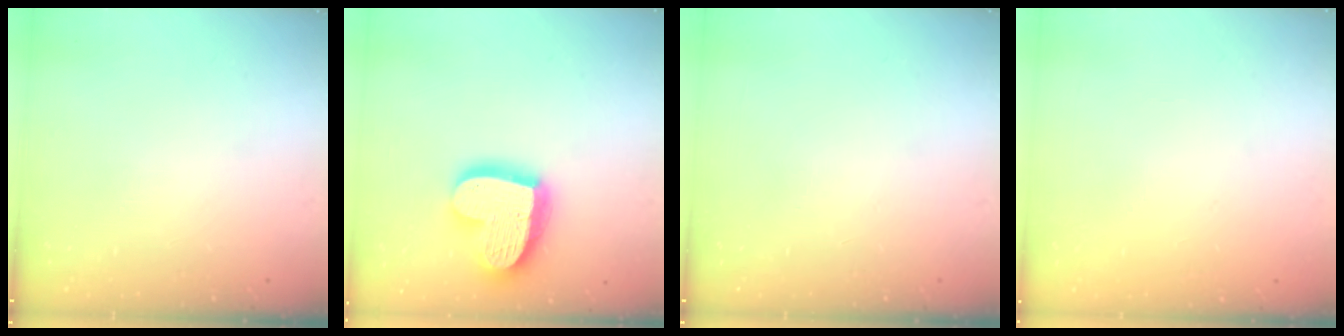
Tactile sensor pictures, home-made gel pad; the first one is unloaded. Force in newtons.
{"total": 19.9, "press": 19.9, "slide": 1.6}
{"total": 0.0}
{"total": 0.0}